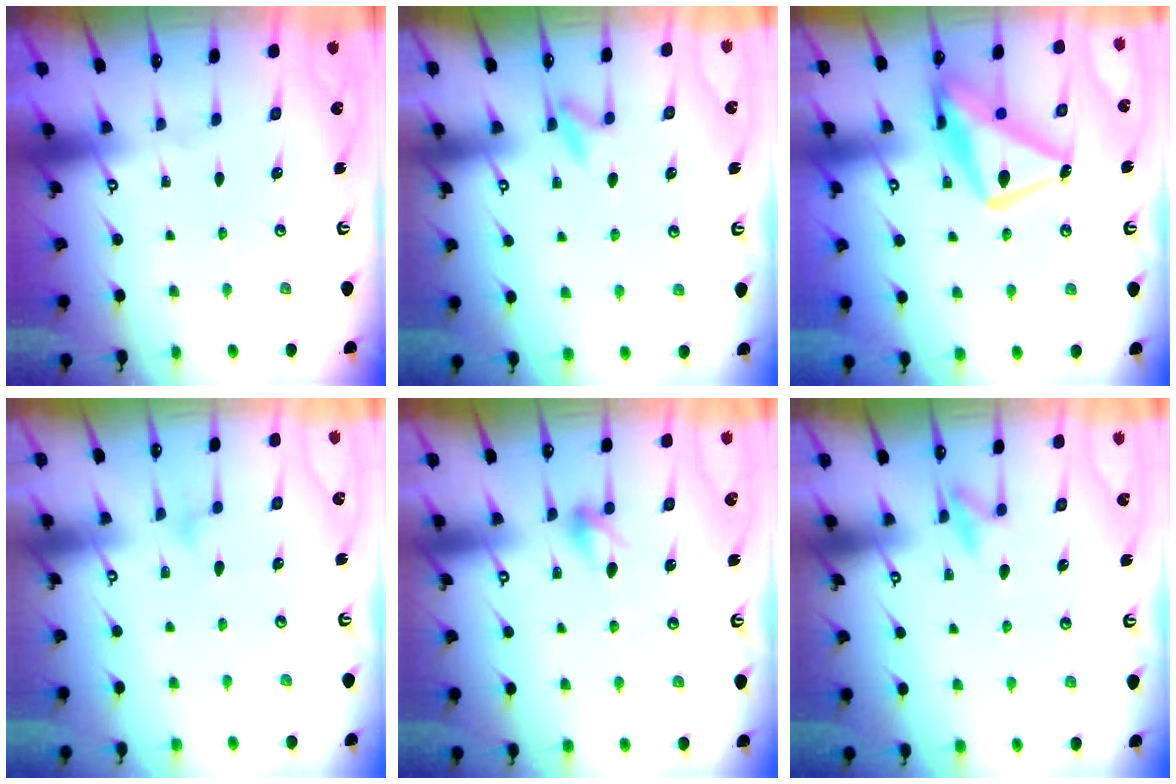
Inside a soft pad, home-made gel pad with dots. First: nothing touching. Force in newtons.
{"total": 6.2, "press": 6.1, "slide": 0.8}
{"total": 20.5, "press": 20.4, "slide": 1.7}
{"total": 7.9, "press": 7.9, "slide": 0.4}
{"total": 5.5, "press": 5.4, "slide": 1.1}
{"total": 8.3, "press": 8.3, "slide": 0.9}